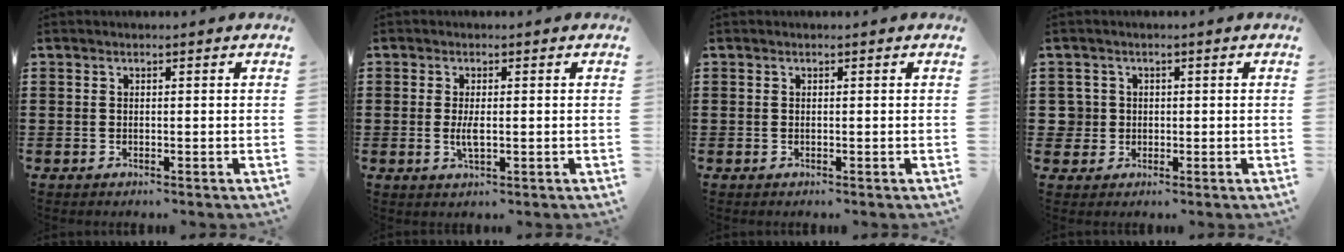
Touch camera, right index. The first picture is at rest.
{"total": 2.7, "force": [-0.2, 0.7, 2.6], "torque": [-0.061, -0.009, -0.008]}
{"total": 0.0}
{"total": 2.5, "force": [-0.1, 2.4, 0.4], "torque": [-0.029, 0.003, -0.007]}